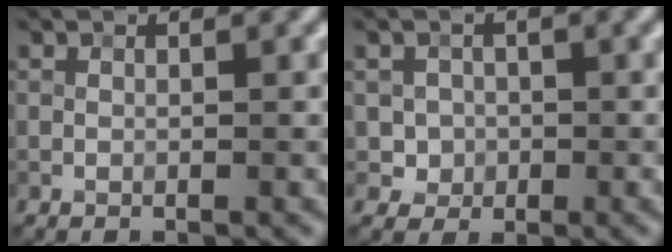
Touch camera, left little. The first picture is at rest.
{"total": 3.3, "force": [0.6, 3.0, 1.1], "torque": [-0.019, 0.001, 0.012]}